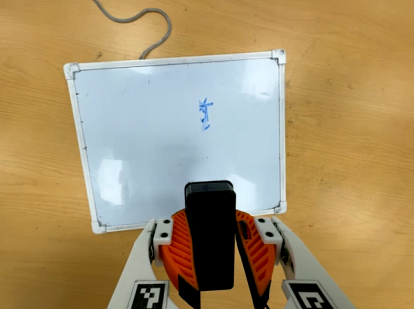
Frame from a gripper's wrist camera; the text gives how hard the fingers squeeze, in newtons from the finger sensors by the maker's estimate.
{"total": 9.7, "left": 9.5, "right": 9.9}